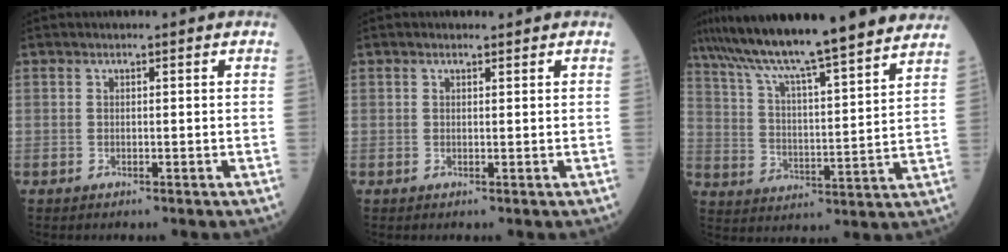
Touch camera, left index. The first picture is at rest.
{"total": 0.5, "force": [0.5, 0.2, 0.1], "torque": [-0.011, 0.003, 0.007]}
{"total": 21.2, "force": [18.2, 0.3, 10.8], "torque": [-0.181, 0.008, 0.272]}